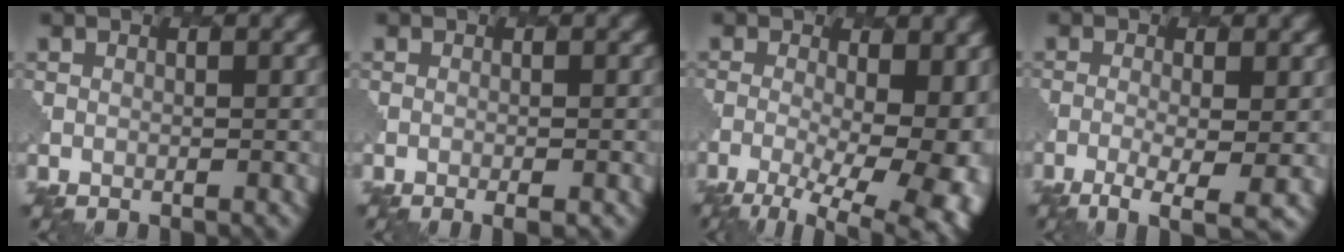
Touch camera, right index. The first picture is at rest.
{"total": 1.7, "force": [-0.7, 0.5, 1.4], "torque": [-0.009, 0.001, -0.007]}
{"total": 13.8, "force": [-3.3, 6.7, 11.7], "torque": [-0.163, -0.023, -0.032]}
{"total": 4.5, "force": [-2.1, 1.2, 3.9], "torque": [-0.071, -0.009, -0.035]}